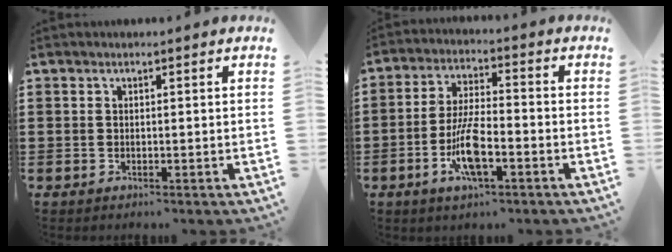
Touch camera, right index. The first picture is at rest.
{"total": 8.7, "force": [-3.2, 2.4, 7.7], "torque": [-0.164, -0.009, -0.063]}